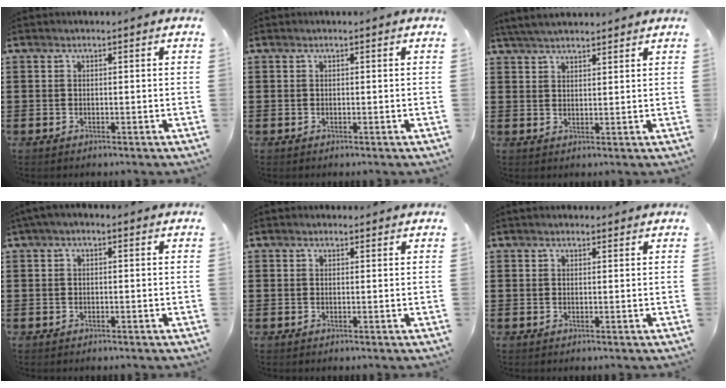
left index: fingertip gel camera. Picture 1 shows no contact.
{"total": 0.0}
{"total": 4.0, "force": [3.7, 0.4, 1.3], "torque": [-0.036, -0.004, 0.070]}
{"total": 1.0, "force": [-0.2, 0.4, 0.9], "torque": [-0.016, 0.002, -0.004]}
{"total": 0.8, "force": [0.7, 0.3, 0.2], "torque": [-0.005, 0.001, 0.014]}
{"total": 1.0, "force": [0.9, 0.3, 0.2], "torque": [-0.005, 0.002, 0.017]}